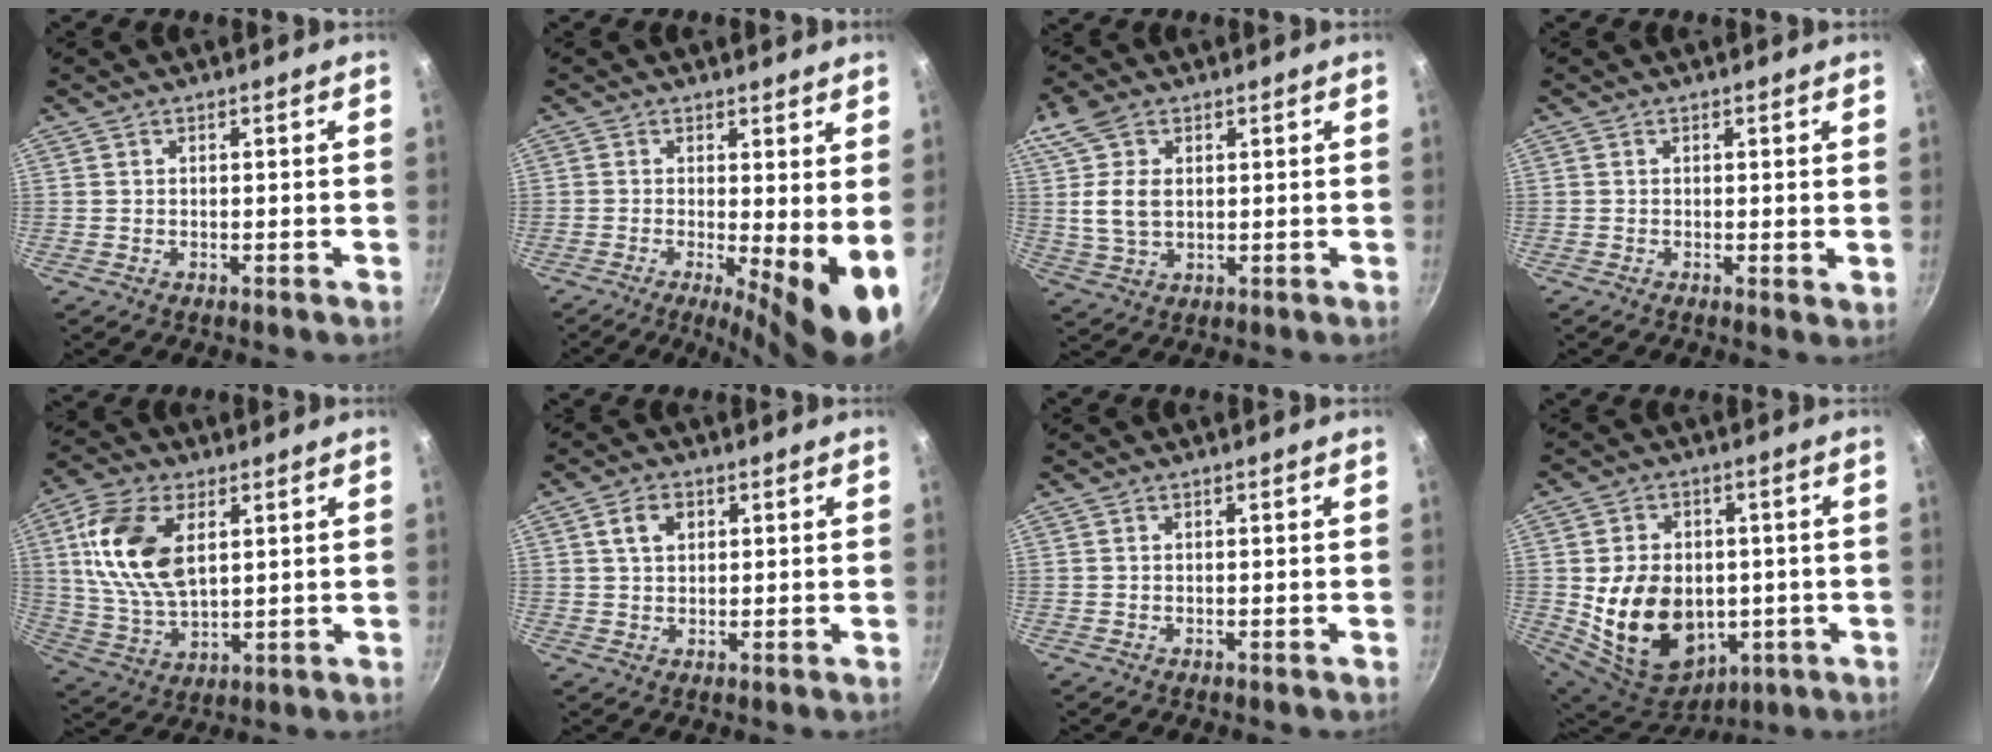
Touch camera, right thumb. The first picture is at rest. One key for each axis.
{"total": 9.1, "fx": -0.8, "fy": 2.0, "fz": 8.8, "tx": -0.124, "ty": -0.016, "tz": -0.014}
{"total": 8.6, "fx": 2.0, "fy": 5.5, "fz": 6.3, "tx": -0.121, "ty": -0.002, "tz": 0.036}
{"total": 1.2, "fx": 0.3, "fy": 0.3, "fz": 1.1, "tx": -0.016, "ty": -0.006, "tz": 0.002}
{"total": 15.4, "fx": 4.4, "fy": 8.7, "fz": 11.9, "tx": -0.222, "ty": -0.009, "tz": 0.089}
{"total": 4.4, "fx": 1.5, "fy": 3.1, "fz": 2.7, "tx": -0.036, "ty": 0.002, "tz": 0.025}
{"total": 0.0}
{"total": 19.0, "fx": -1.6, "fy": 14.3, "fz": 12.4, "tx": -0.202, "ty": -0.003, "tz": -0.002}